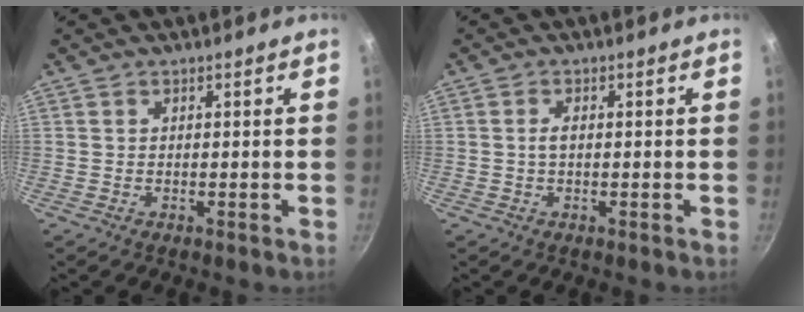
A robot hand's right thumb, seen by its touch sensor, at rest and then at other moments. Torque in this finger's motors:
{"motor_torque": [-0.58, 0.34, 0.25, 0.00, 0.01]}